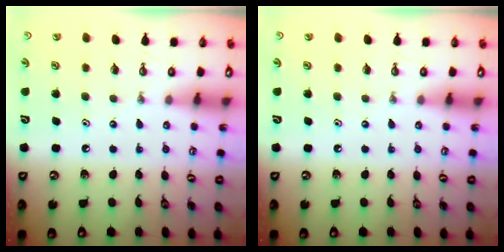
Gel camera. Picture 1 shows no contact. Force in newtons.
{"total": 0.0}